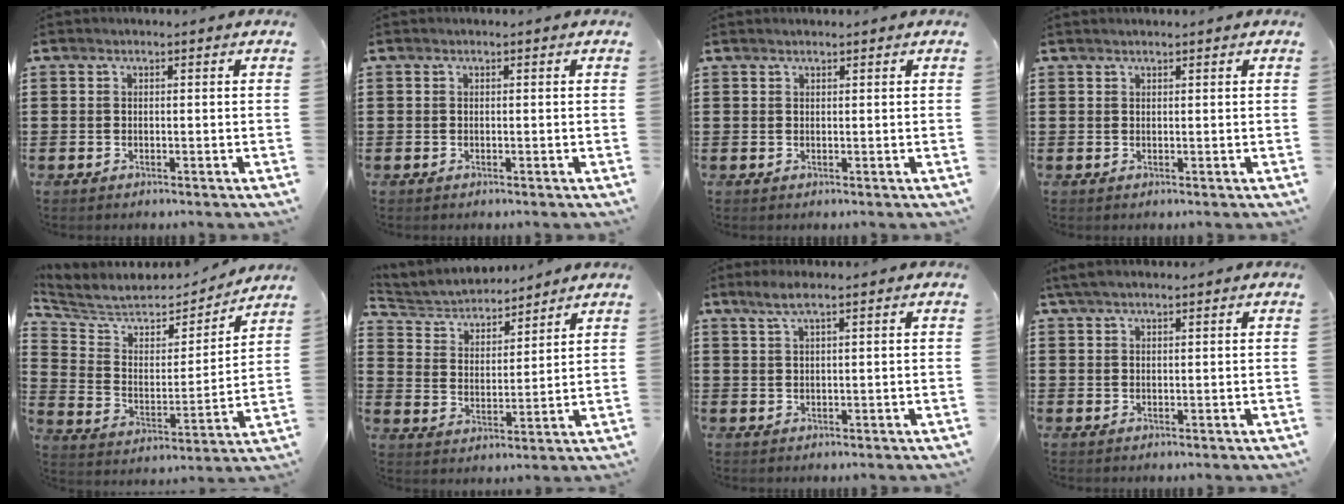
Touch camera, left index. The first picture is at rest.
{"total": 0.0}
{"total": 0.5, "force": [0.4, 0.0, 0.2], "torque": [-0.005, -0.002, 0.010]}
{"total": 0.6, "force": [0.5, 0.0, 0.3], "torque": [-0.006, -0.001, 0.011]}
{"total": 5.7, "force": [5.1, 2.1, 1.5], "torque": [-0.064, -0.040, 0.083]}
{"total": 4.4, "force": [4.2, 1.1, 0.5], "torque": [-0.035, -0.026, 0.069]}
{"total": 2.8, "force": [1.7, 0.2, 2.2], "torque": [-0.046, 0.001, 0.030]}
{"total": 2.2, "force": [1.6, 0.5, 1.4], "torque": [-0.030, 0.003, 0.031]}